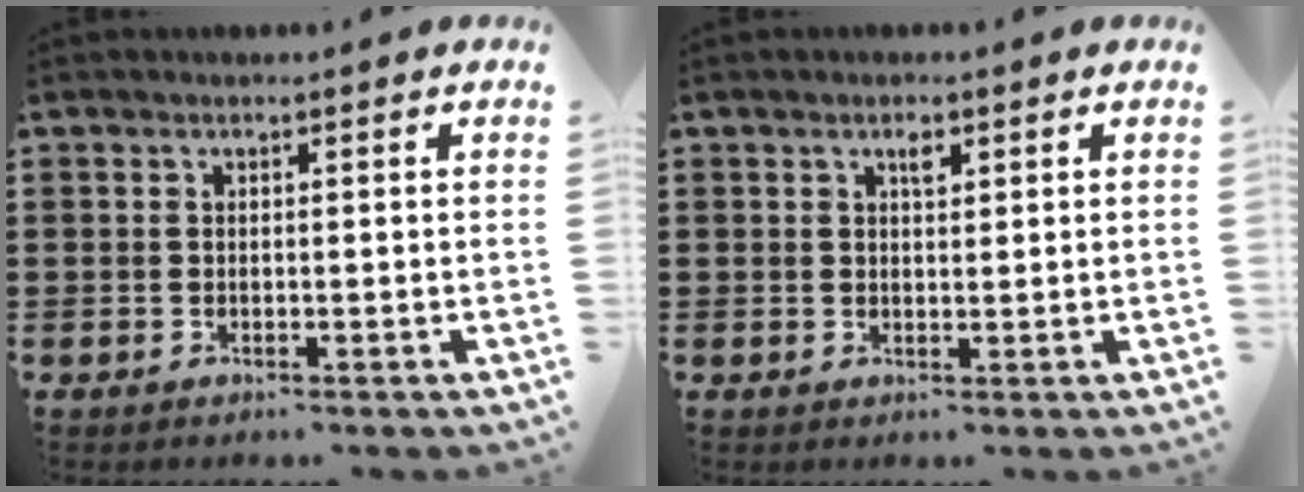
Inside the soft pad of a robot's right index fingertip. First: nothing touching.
{"total": 1.7, "force": [0.9, 0.7, 1.3], "torque": [-0.020, 0.002, 0.012]}